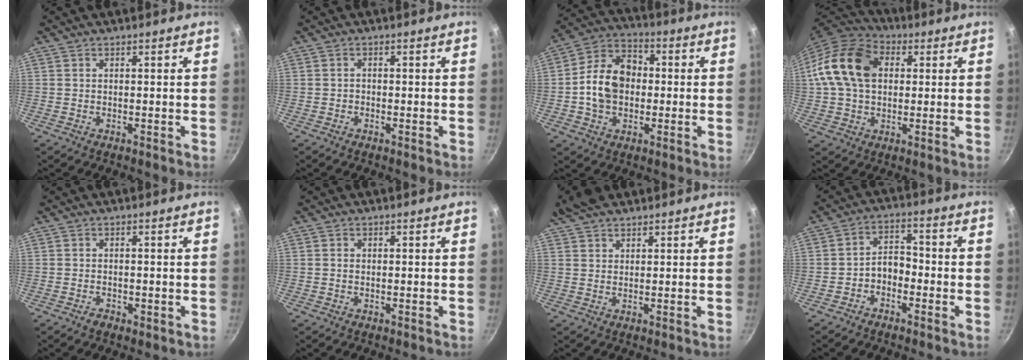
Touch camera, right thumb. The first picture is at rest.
{"total": 0.8, "force": [-0.4, 0.7, 0.2], "torque": [-0.002, 0.002, -0.008]}
{"total": 13.0, "force": [-0.5, 9.8, 8.6], "torque": [-0.121, 0.027, -0.024]}
{"total": 15.8, "force": [2.7, 11.4, 10.6], "torque": [-0.178, 0.021, 0.033]}
{"total": 2.0, "force": [-1.0, 1.3, 1.3], "torque": [-0.022, 0.004, -0.013]}
{"total": 0.8, "force": [0.1, 0.6, 0.4], "torque": [-0.005, 0.003, 0.001]}
{"total": 5.1, "force": [4.0, 2.3, 2.1], "torque": [-0.029, 0.001, 0.072]}
{"total": 5.1, "force": [-2.2, 3.4, 3.0], "torque": [-0.029, 0.039, -0.044]}